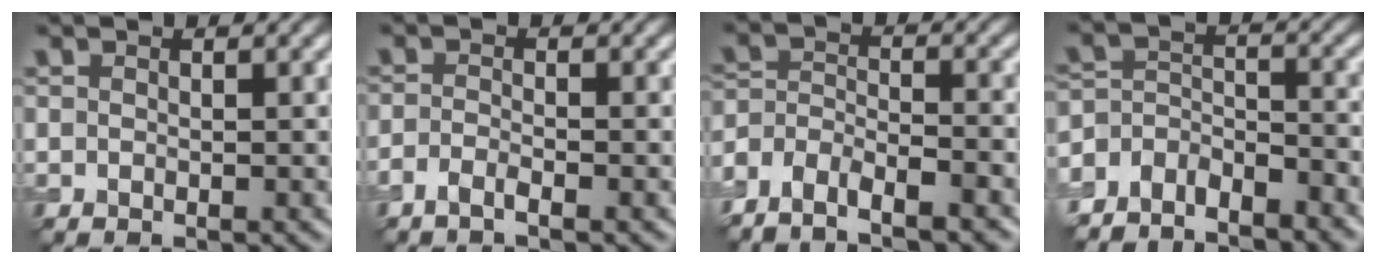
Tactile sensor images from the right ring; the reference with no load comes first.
{"total": 1.0, "force": [-0.8, 0.0, 0.6], "torque": [-0.015, -0.002, -0.021]}
{"total": 4.6, "force": [-4.1, 1.5, 1.5], "torque": [-0.023, -0.008, -0.079]}
{"total": 4.8, "force": [-4.3, 1.7, 1.0], "torque": [-0.015, -0.006, -0.081]}